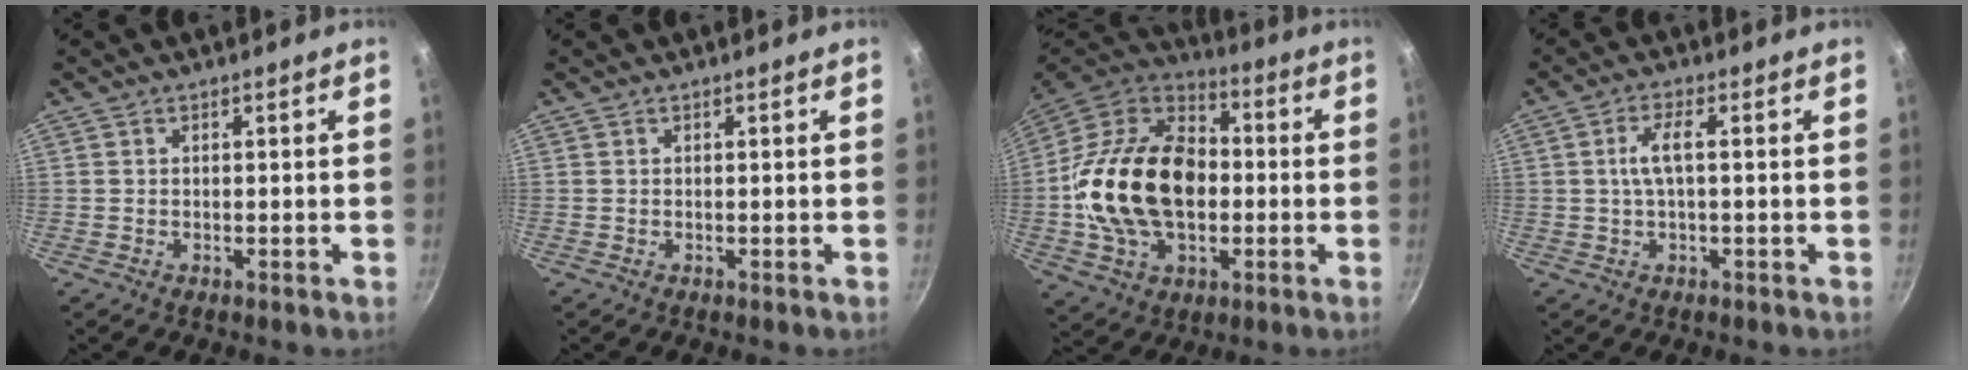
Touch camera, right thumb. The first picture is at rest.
{"total": 0.0}
{"total": 24.9, "force": [-1.5, 16.9, 18.2], "torque": [-0.302, 0.037, -0.030]}
{"total": 4.3, "force": [0.2, 1.2, 4.2], "torque": [-0.093, 0.011, 0.003]}